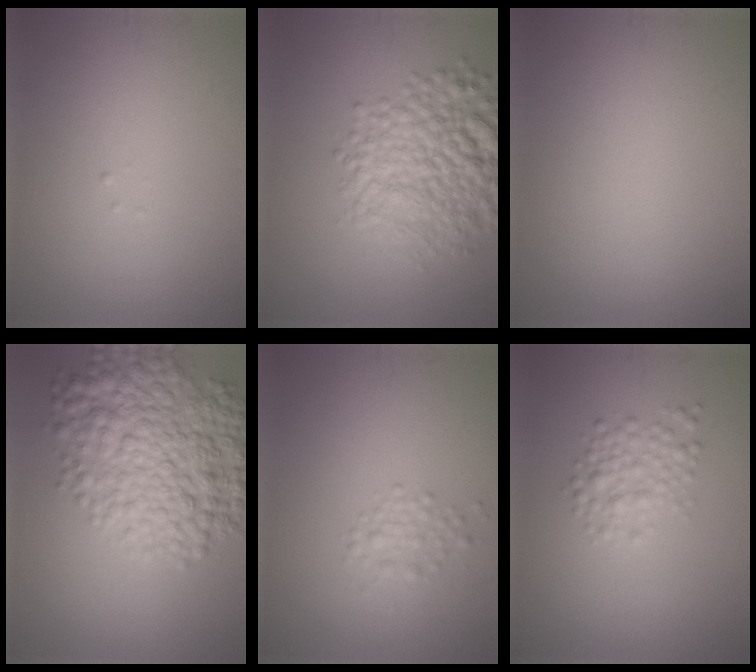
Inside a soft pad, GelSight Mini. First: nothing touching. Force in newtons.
{"total": 8.0, "press": 8.0, "slide": 0.3}
{"total": 0.0}
{"total": 8.9, "press": 8.9, "slide": 0.2}
{"total": 1.7, "press": 1.7, "slide": 0.0}
{"total": 2.5, "press": 2.5, "slide": 0.1}